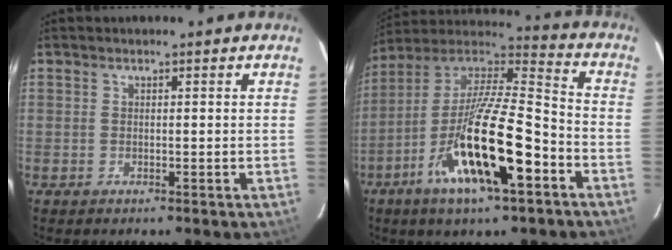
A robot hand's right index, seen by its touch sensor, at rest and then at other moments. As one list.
[{"total": 22.6, "force": [-10.2, 5.5, 19.4], "torque": [-0.356, -0.044, -0.189]}]